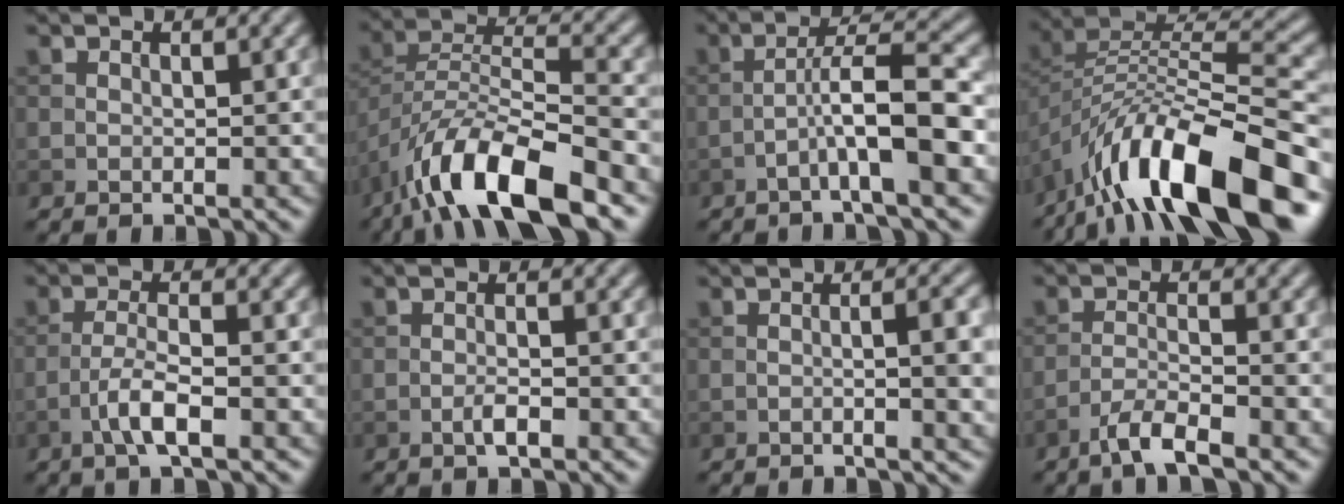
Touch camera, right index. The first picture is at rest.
{"total": 11.3, "force": [-7.5, 3.5, 7.7], "torque": [-0.130, 0.007, -0.150]}
{"total": 5.8, "force": [-2.3, 0.5, 5.3], "torque": [-0.087, 0.024, -0.045]}
{"total": 15.0, "force": [-9.6, 4.9, 10.4], "torque": [-0.186, 0.014, -0.166]}
{"total": 3.5, "force": [-1.7, 0.7, 2.9], "torque": [-0.058, 0.009, -0.040]}
{"total": 1.6, "force": [-0.8, 0.3, 1.4], "torque": [-0.027, 0.002, -0.019]}
{"total": 4.4, "force": [-0.5, 1.2, 4.2], "torque": [-0.057, 0.001, -0.009]}
{"total": 3.4, "force": [-2.5, 0.5, 2.3], "torque": [-0.044, 0.003, -0.056]}